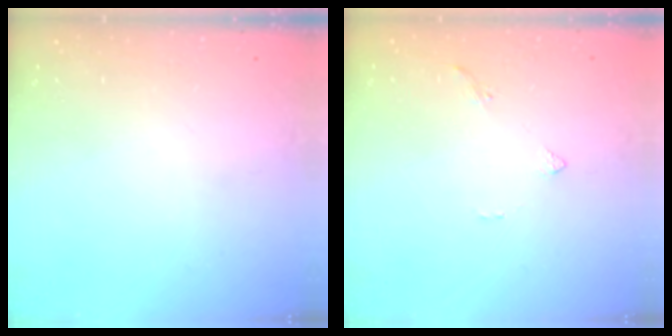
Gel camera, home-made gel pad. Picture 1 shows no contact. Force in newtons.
{"total": 1.4, "press": 1.4, "slide": 0.4}